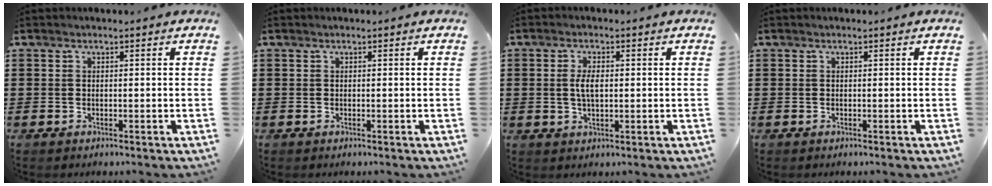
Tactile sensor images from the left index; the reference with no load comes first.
{"total": 0.0}
{"total": 3.4, "force": [0.2, 1.4, 3.1], "torque": [-0.070, 0.002, -0.002]}
{"total": 0.0}